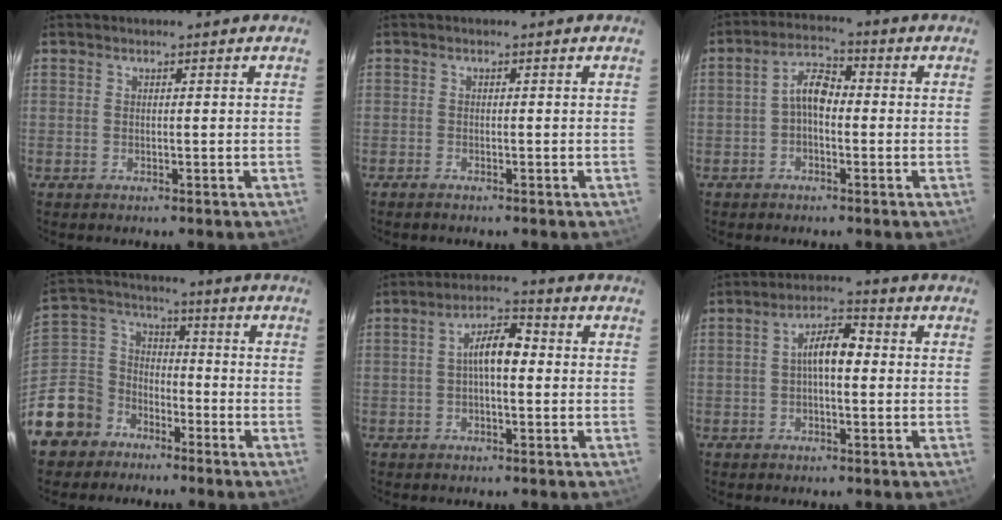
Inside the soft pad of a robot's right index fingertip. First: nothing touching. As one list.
[{"total": 1.1, "force": [-1.0, 0.3, 0.3], "torque": [-0.012, 0.000, -0.021]}, {"total": 4.9, "force": [-0.9, 2.7, 4.0], "torque": [-0.077, 0.020, -0.020]}, {"total": 12.6, "force": [-8.0, 9.6, 1.6], "torque": [-0.072, 0.053, -0.146]}, {"total": 6.5, "force": [0.0, 2.6, 6.0], "torque": [-0.107, 0.019, -0.001]}, {"total": 6.4, "force": [0.0, 2.6, 5.8], "torque": [-0.104, 0.019, -0.001]}]